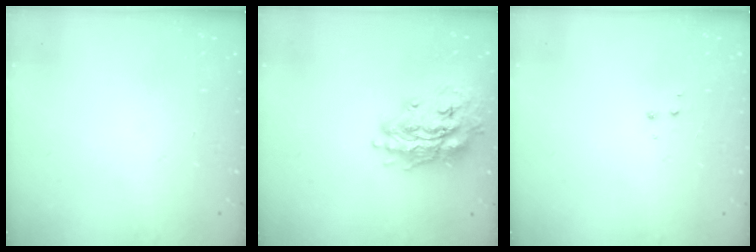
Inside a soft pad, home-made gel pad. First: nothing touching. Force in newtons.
{"total": 16.5, "press": 16.4, "slide": 1.9}
{"total": 3.9, "press": 3.9, "slide": 0.5}